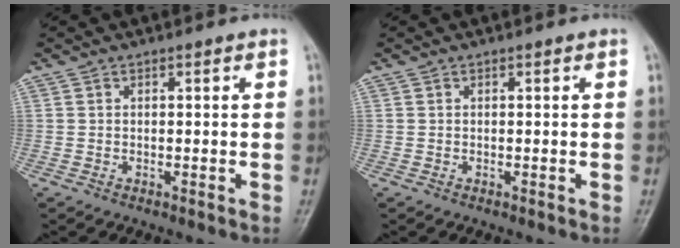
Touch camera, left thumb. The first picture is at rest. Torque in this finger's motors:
{"motor_torque": [0.00, 0.00, 0.00, 0.00, 0.00]}